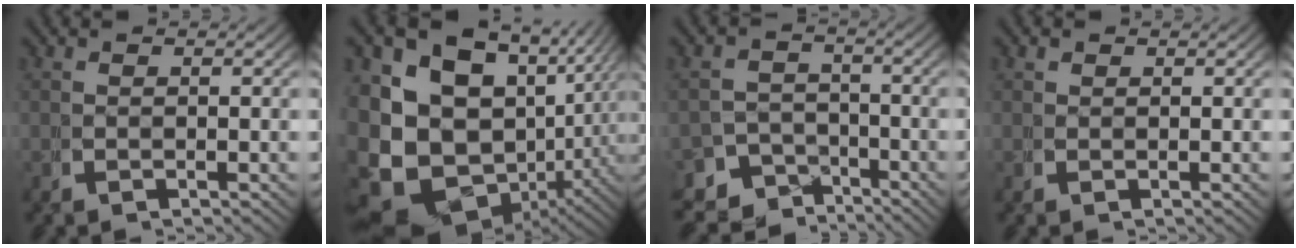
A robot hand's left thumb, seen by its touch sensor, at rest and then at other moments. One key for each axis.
{"total": 20.0, "fx": -1.9, "fy": 14.8, "fz": 13.2, "tx": -0.261, "ty": -0.076, "tz": -0.003}
{"total": 7.1, "fx": -4.2, "fy": 5.4, "fz": 2.1, "tx": -0.010, "ty": -0.038, "tz": -0.067}
{"total": 0.8, "fx": 0.7, "fy": 0.4, "fz": 0.1, "tx": 0.002, "ty": -0.003, "tz": 0.016}